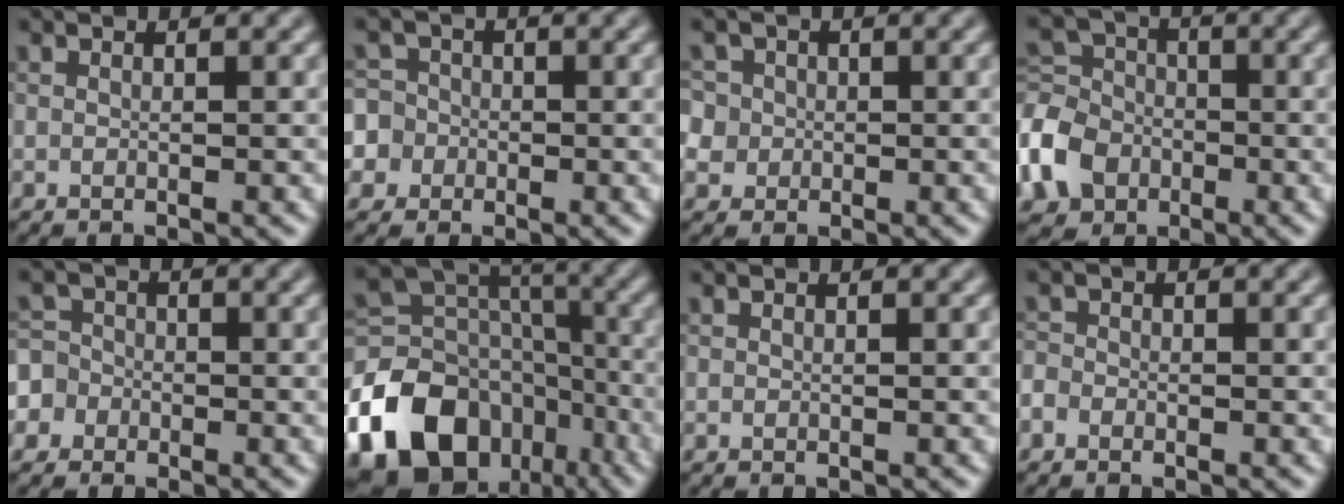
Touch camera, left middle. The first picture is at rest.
{"total": 7.4, "force": [-2.0, 6.9, 1.8], "torque": [-0.046, 0.014, -0.075]}
{"total": 5.3, "force": [0.8, 5.0, 1.8], "torque": [-0.037, 0.033, -0.009]}
{"total": 7.6, "force": [-3.4, 5.9, 3.5], "torque": [-0.092, -0.002, -0.084]}
{"total": 5.9, "force": [-2.2, 5.4, 1.3], "torque": [-0.025, 0.011, -0.072]}
{"total": 16.6, "force": [-8.5, 11.9, 7.8], "torque": [-0.186, -0.018, -0.130]}
{"total": 0.0}
{"total": 1.1, "force": [-0.7, 0.8, 0.2], "torque": [-0.003, 0.002, -0.017]}